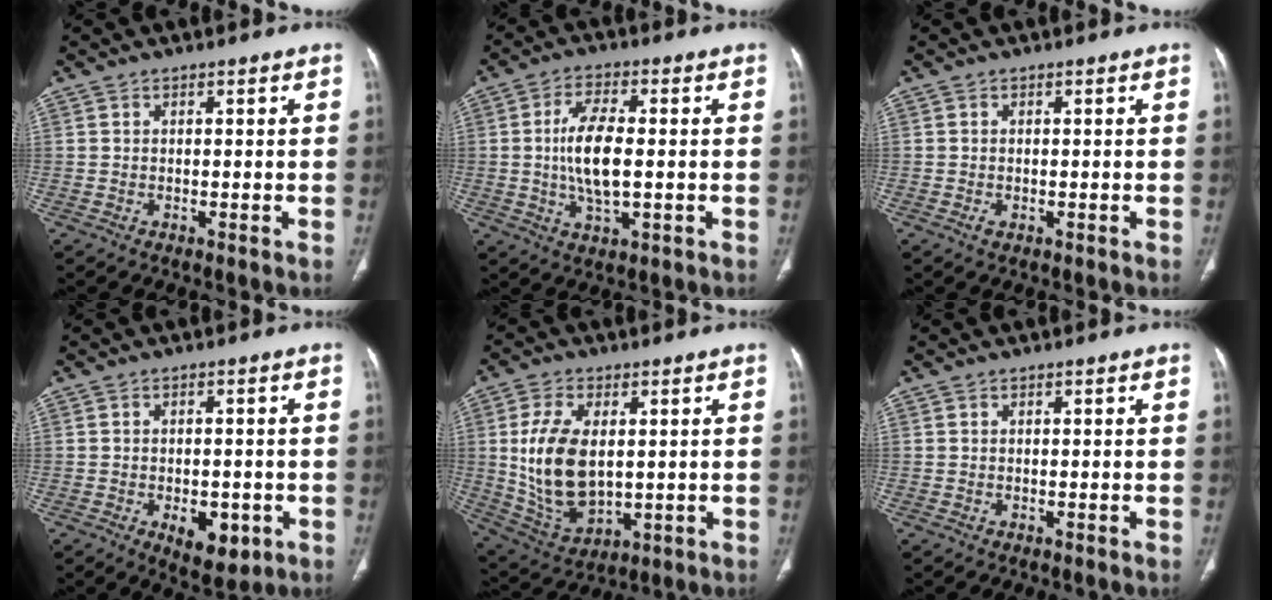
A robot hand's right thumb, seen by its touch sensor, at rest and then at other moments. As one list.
[{"total": 9.7, "force": [-0.2, 3.8, 8.9], "torque": [-0.180, -0.001, -0.004]}, {"total": 1.0, "force": [-0.4, 0.5, 0.7], "torque": [-0.016, 0.000, -0.006]}, {"total": 7.4, "force": [-2.6, 4.1, 5.6], "torque": [-0.061, 0.001, -0.022]}, {"total": 14.8, "force": [1.5, 8.4, 12.0], "torque": [-0.229, -0.016, 0.043]}, {"total": 0.0}]